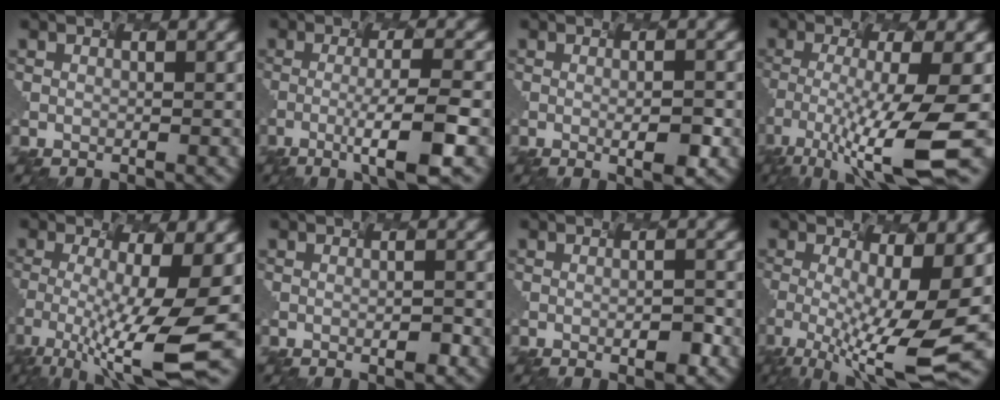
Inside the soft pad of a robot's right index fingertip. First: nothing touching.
{"total": 5.1, "force": [-2.3, 0.2, 4.5], "torque": [-0.085, -0.006, -0.018]}
{"total": 2.3, "force": [-1.3, -0.2, 1.9], "torque": [-0.045, -0.004, 0.011]}
{"total": 7.9, "force": [-4.6, 0.4, 6.4], "torque": [-0.129, -0.018, -0.057]}
{"total": 8.0, "force": [-3.6, 0.6, 7.1], "torque": [-0.137, -0.019, -0.035]}
{"total": 1.2, "force": [-1.0, -0.4, 0.7], "torque": [-0.023, -0.005, 0.012]}
{"total": 1.8, "force": [-1.3, -0.3, 1.2], "torque": [-0.033, -0.004, 0.010]}
{"total": 7.9, "force": [-2.5, 0.9, 7.5], "torque": [-0.136, -0.023, -0.011]}